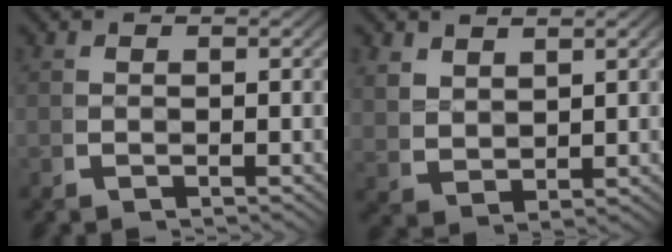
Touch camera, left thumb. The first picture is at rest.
{"total": 2.7, "force": [1.5, 1.9, 1.3], "torque": [-0.030, -0.009, 0.040]}